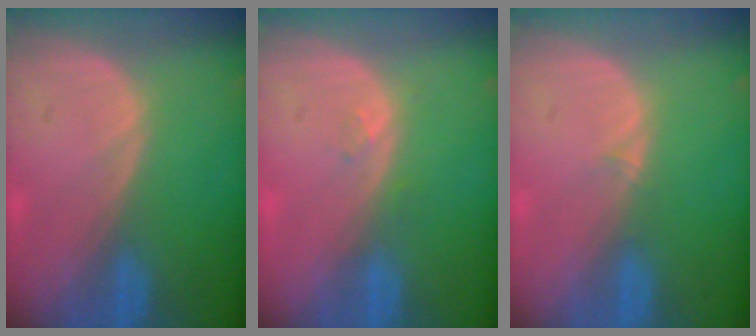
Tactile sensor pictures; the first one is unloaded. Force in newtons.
{"total": 1.1, "press": 1.0, "slide": 0.4}
{"total": 0.9, "press": 0.5, "slide": 0.7}